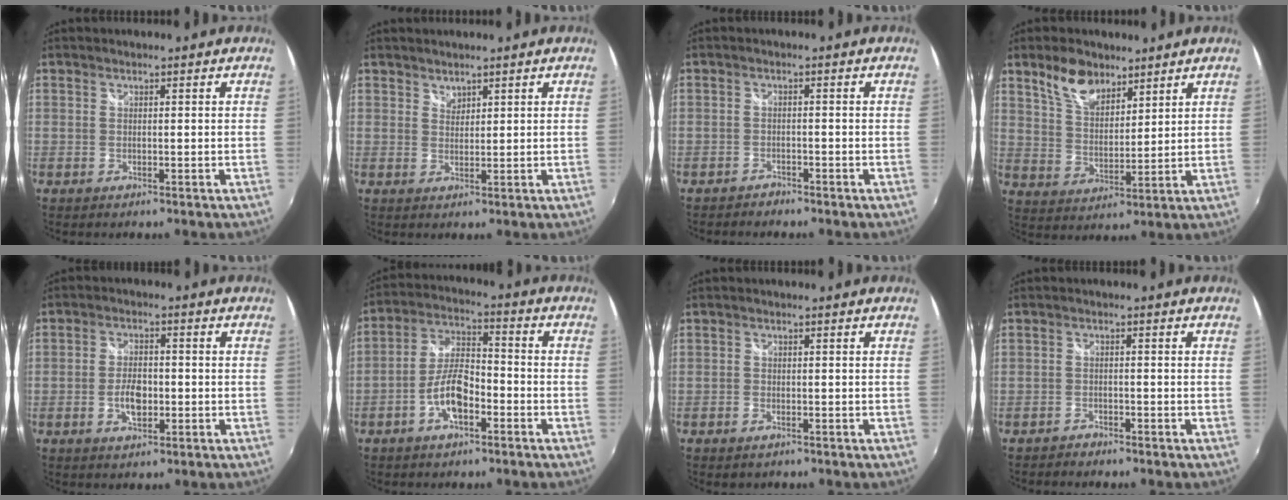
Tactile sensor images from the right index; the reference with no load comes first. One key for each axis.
{"total": 1.9, "fx": 1.6, "fy": 0.9, "fz": 0.2, "tx": 0.004, "ty": 0.002, "tz": 0.029}
{"total": 2.2, "fx": -2.1, "fy": 0.7, "fz": 0.0, "tx": -0.009, "ty": -0.005, "tz": -0.039}
{"total": 8.6, "fx": 6.1, "fy": 4.4, "fz": 4.2, "tx": -0.075, "ty": 0.011, "tz": 0.117}
{"total": 5.4, "fx": -1.4, "fy": 2.9, "fz": 4.3, "tx": -0.086, "ty": 0.001, "tz": -0.024}
{"total": 8.7, "fx": -4.0, "fy": 3.6, "fz": 6.8, "tx": -0.144, "ty": 0.013, "tz": -0.071}
{"total": 1.4, "fx": -1.0, "fy": 1.0, "fz": 0.3, "tx": -0.009, "ty": -0.004, "tz": -0.017}
{"total": 2.2, "fx": -2.1, "fy": 0.6, "fz": 0.1, "tx": -0.011, "ty": -0.005, "tz": -0.039}